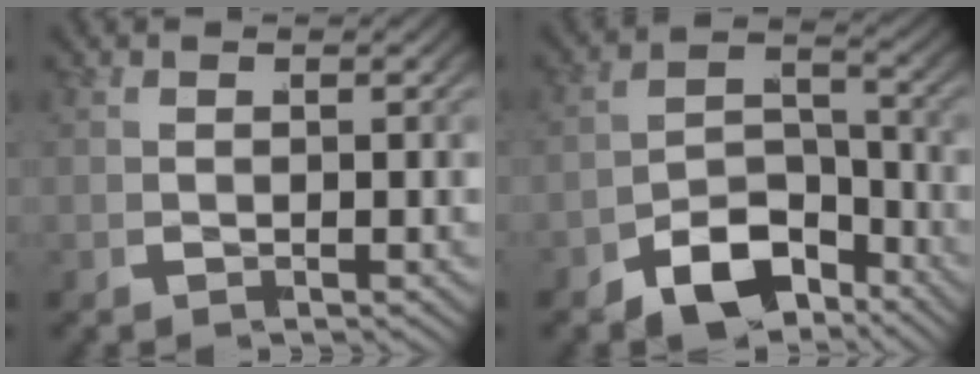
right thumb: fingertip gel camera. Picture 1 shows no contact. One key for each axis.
{"total": 6.9, "fx": -4.9, "fy": 4.0, "fz": 2.7, "tx": -0.040, "ty": -0.029, "tz": -0.081}